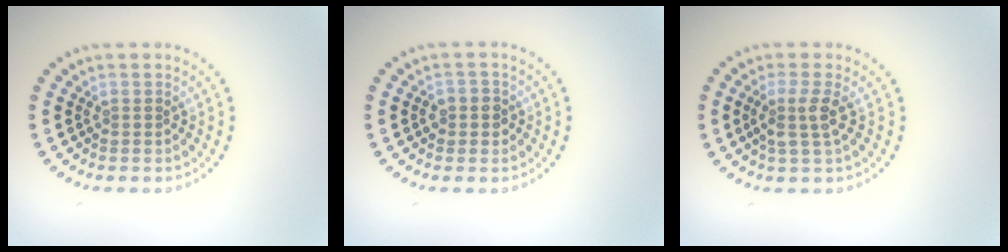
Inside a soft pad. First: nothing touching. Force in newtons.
{"total": 1.7, "press": 1.6, "slide": 0.6}
{"total": 2.2, "press": 1.9, "slide": 1.2}